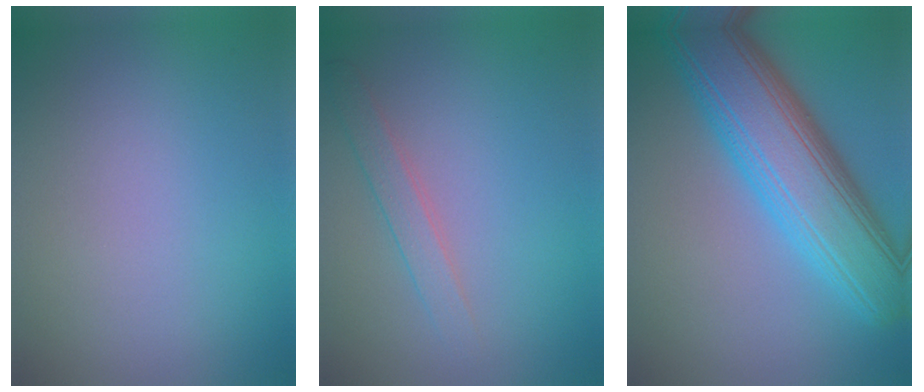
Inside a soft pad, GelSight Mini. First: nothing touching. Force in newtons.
{"total": 1.8, "press": 1.8, "slide": 0.1}
{"total": 9.9, "press": 9.9, "slide": 0.2}